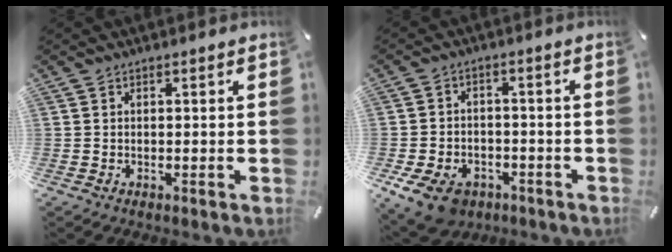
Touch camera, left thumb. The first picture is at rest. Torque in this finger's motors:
{"motor_torque": [0.27, 2.27, 0.91, 0.54, 0.23]}